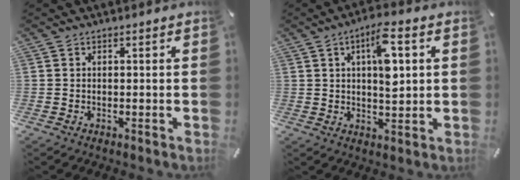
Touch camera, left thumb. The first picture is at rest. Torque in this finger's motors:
{"motor_torque": [0.30, -0.12, 0.48, 0.32, 0.12]}